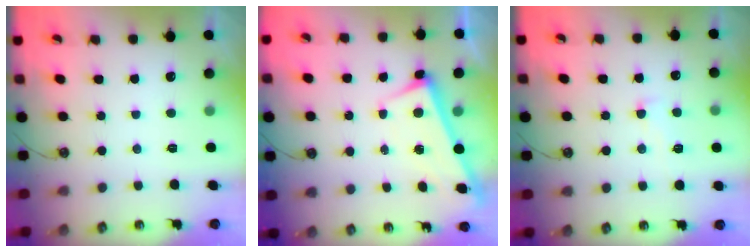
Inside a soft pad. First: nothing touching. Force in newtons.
{"total": 2.9, "press": 2.9, "slide": 0.3}
{"total": 2.1, "press": 2.0, "slide": 0.5}